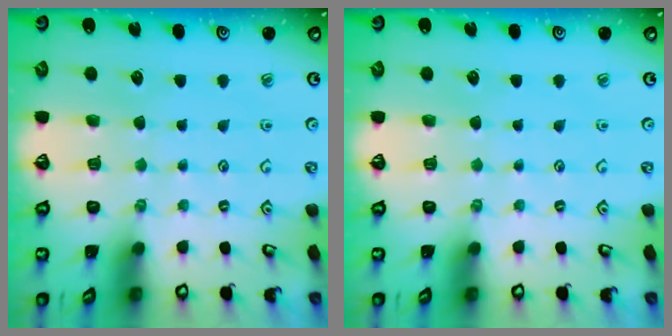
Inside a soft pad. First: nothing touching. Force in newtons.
{"total": 0.0}